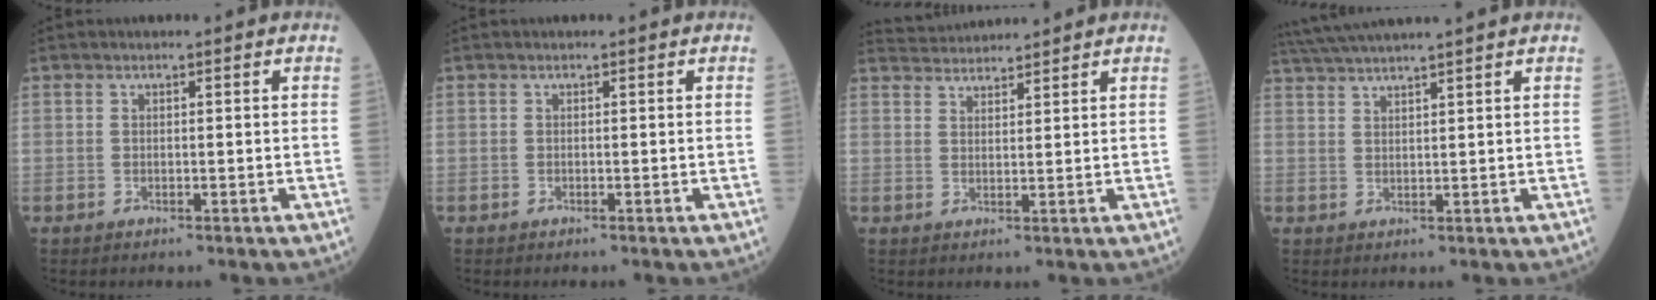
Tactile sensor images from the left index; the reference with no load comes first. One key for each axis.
{"total": 0.0}
{"total": 4.8, "fx": 4.8, "fy": -0.1, "fz": 0.2, "tx": -0.013, "ty": 0.032, "tz": 0.086}
{"total": 9.2, "fx": 8.1, "fy": -1.4, "fz": 4.0, "tx": -0.074, "ty": 0.028, "tz": 0.130}